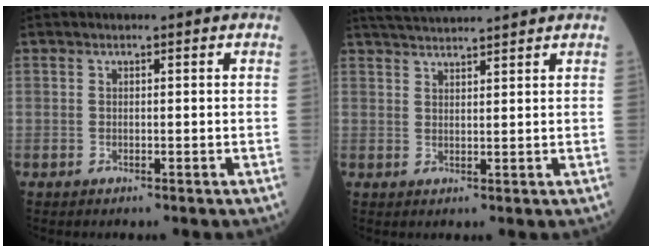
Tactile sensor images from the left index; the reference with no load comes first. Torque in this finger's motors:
{"motor_torque": [0.81, -1.33, 0.00, 0.00]}